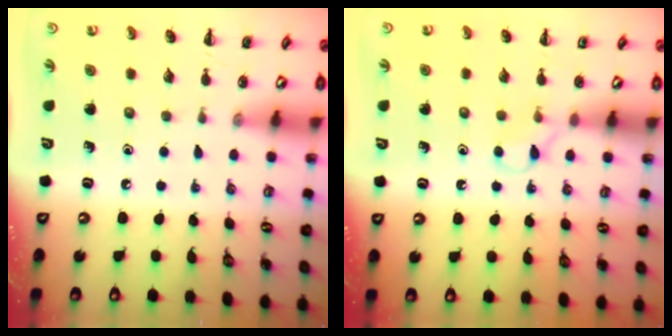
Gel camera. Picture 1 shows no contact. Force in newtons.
{"total": 3.6, "press": 3.4, "slide": 1.1}